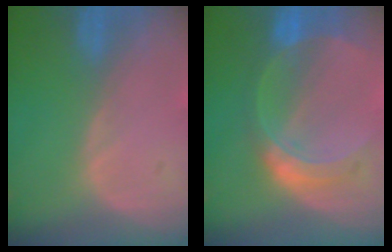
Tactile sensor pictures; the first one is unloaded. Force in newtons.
{"total": 7.7, "press": 6.7, "slide": 3.8}